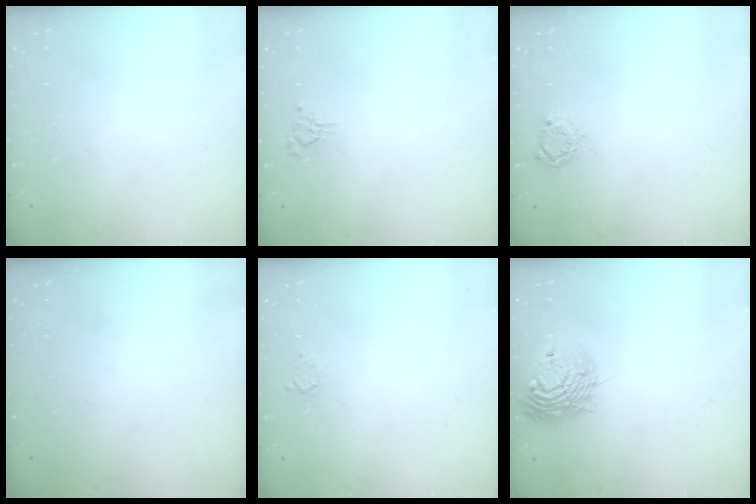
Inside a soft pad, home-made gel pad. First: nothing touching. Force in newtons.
{"total": 2.5, "press": 2.5, "slide": 0.3}
{"total": 4.0, "press": 4.0, "slide": 0.2}
{"total": 0.0}
{"total": 2.2, "press": 2.2, "slide": 0.2}
{"total": 12.9, "press": 12.7, "slide": 2.2}